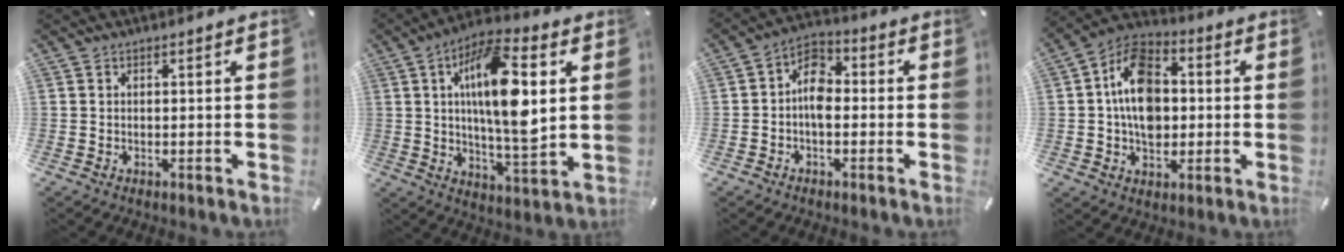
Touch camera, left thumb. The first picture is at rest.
{"total": 16.7, "force": [3.8, 6.1, 15.1], "torque": [-0.270, -0.011, 0.057]}
{"total": 7.1, "force": [-1.7, 4.4, 5.2], "torque": [-0.103, 0.021, -0.030]}
{"total": 13.8, "force": [-0.2, 10.2, 9.4], "torque": [-0.174, 0.019, -0.002]}